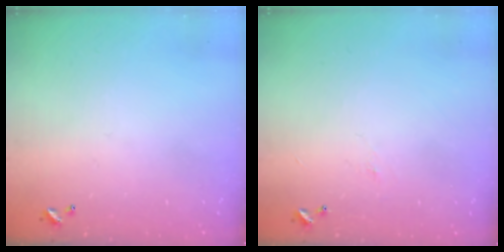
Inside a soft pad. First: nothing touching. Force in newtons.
{"total": 1.8, "press": 1.7, "slide": 0.6}